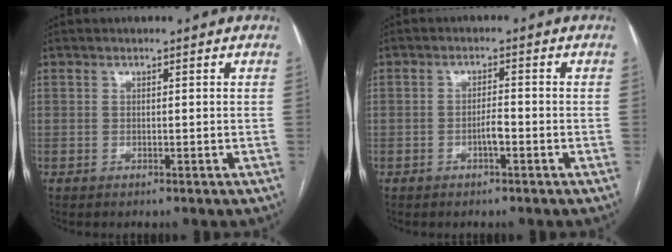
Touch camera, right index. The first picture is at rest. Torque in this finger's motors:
{"motor_torque": [0.06, -0.07, 0.35, 0.06]}